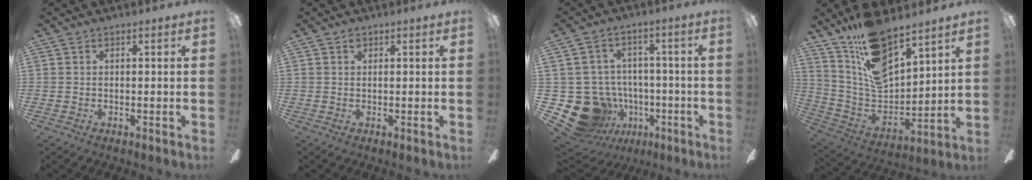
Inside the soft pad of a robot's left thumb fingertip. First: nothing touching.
{"total": 0.9, "force": [0.5, 0.6, 0.5], "torque": [-0.012, 0.003, 0.009]}
{"total": 15.2, "force": [-6.1, 12.7, 5.6], "torque": [-0.131, 0.033, -0.080]}
{"total": 15.6, "force": [11.4, 6.2, 8.6], "torque": [-0.170, -0.074, 0.210]}